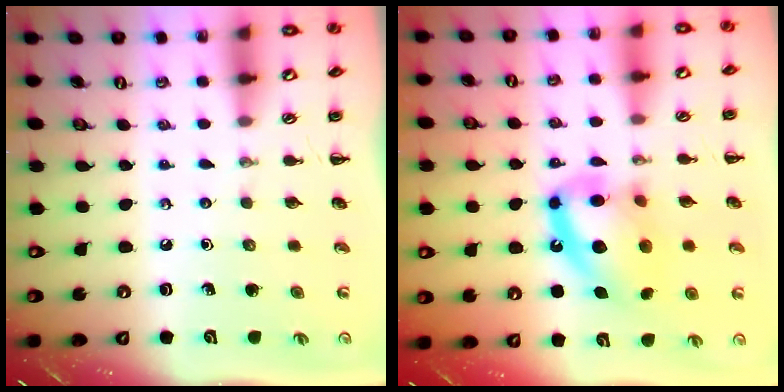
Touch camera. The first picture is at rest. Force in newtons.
{"total": 15.4, "press": 15.1, "slide": 3.2}